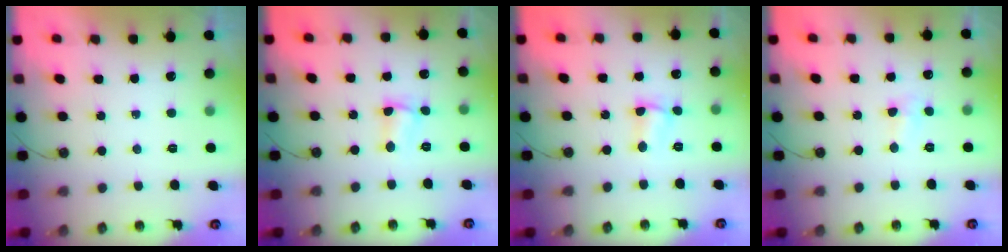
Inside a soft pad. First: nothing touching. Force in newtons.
{"total": 2.6, "press": 2.3, "slide": 1.1}
{"total": 2.1, "press": 2.0, "slide": 0.5}
{"total": 3.2, "press": 3.2, "slide": 0.5}